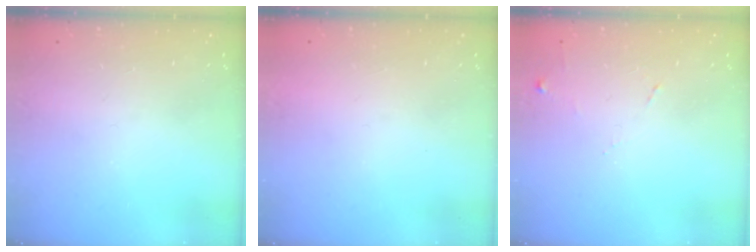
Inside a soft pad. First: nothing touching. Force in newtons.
{"total": 1.5, "press": 1.5, "slide": 0.1}
{"total": 5.9, "press": 5.8, "slide": 0.7}